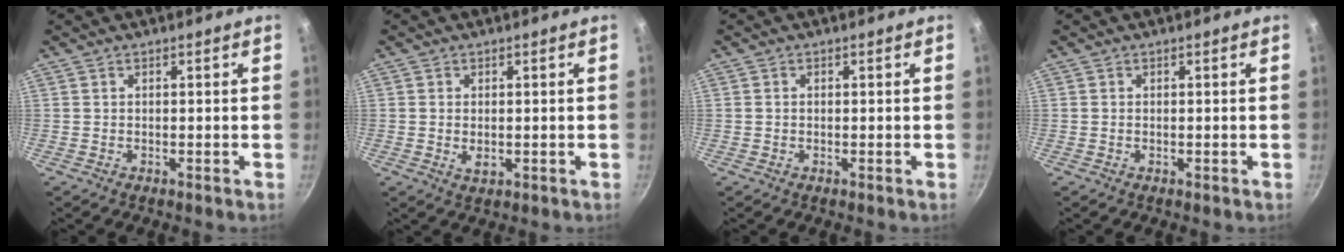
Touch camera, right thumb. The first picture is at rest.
{"total": 2.5, "force": [-0.2, 1.5, 1.9], "torque": [-0.034, -0.004, 0.000]}
{"total": 0.6, "force": [0.0, 0.5, 0.3], "torque": [-0.004, 0.004, -0.001]}
{"total": 0.0}